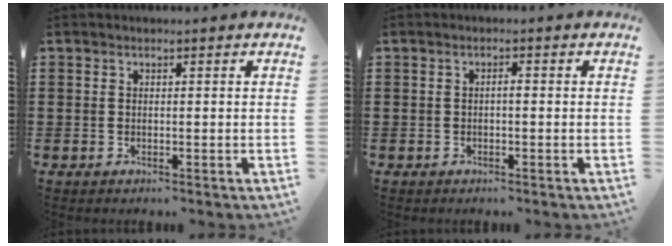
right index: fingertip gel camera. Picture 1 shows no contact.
{"total": 0.9, "force": [-0.3, 0.2, 0.8], "torque": [-0.017, -0.002, -0.005]}